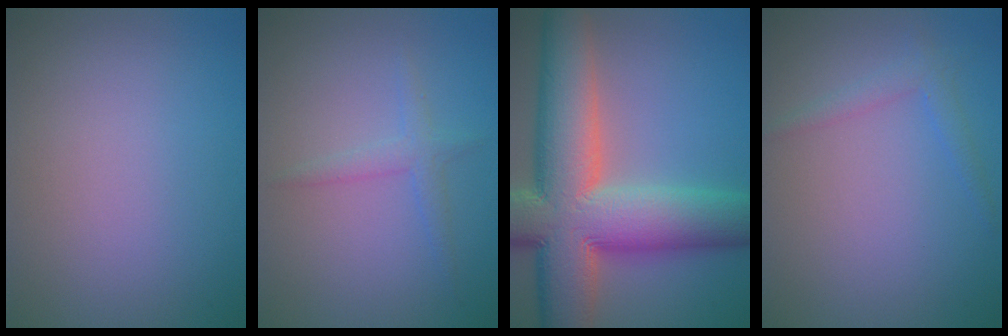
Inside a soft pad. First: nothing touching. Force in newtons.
{"total": 1.6, "press": 1.6, "slide": 0.1}
{"total": 15.1, "press": 15.1, "slide": 1.0}
{"total": 1.6, "press": 1.6, "slide": 0.1}